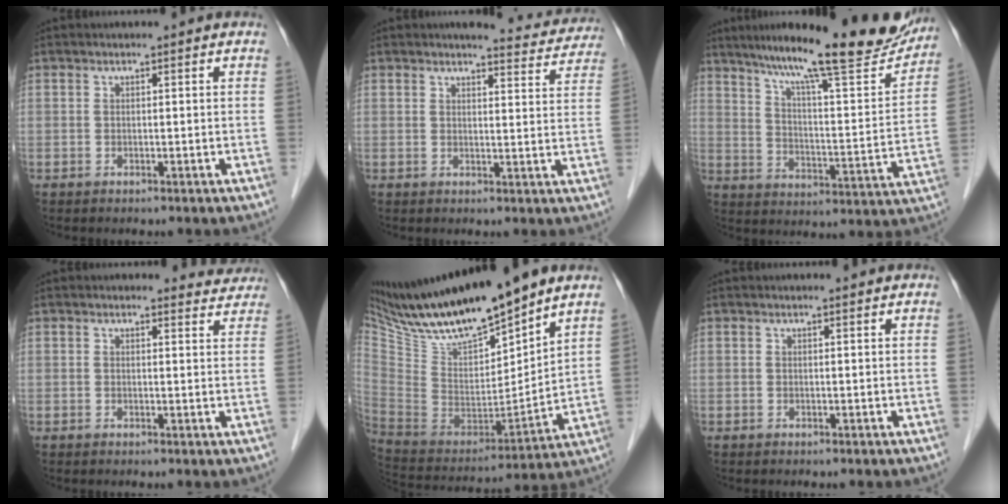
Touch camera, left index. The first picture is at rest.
{"total": 8.2, "force": [7.8, 1.7, 1.6], "torque": [-0.006, -0.016, 0.075]}
{"total": 22.0, "force": [18.8, 2.1, 11.2], "torque": [-0.172, -0.024, 0.263]}
{"total": 3.6, "force": [3.4, 1.1, -0.4], "torque": [0.015, -0.018, 0.017]}
{"total": 20.2, "force": [16.9, 2.5, 10.7], "torque": [-0.196, -0.009, 0.322]}
{"total": 0.9, "force": [0.9, 0.0, 0.1], "torque": [-0.009, 0.001, 0.012]}